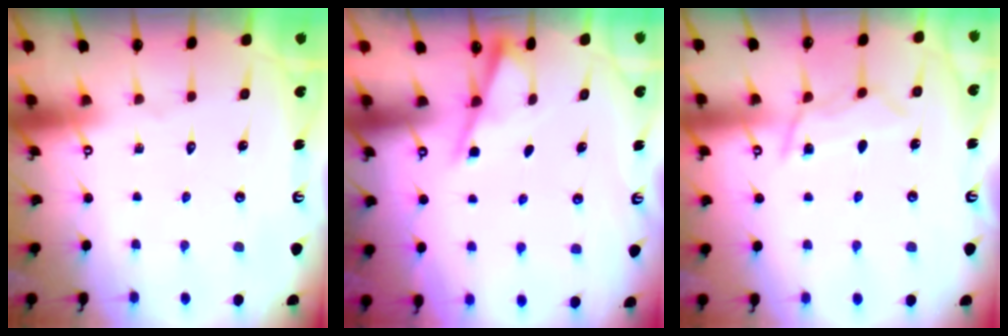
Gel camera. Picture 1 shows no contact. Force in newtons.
{"total": 1.6, "press": 1.6, "slide": 0.2}
{"total": 7.3, "press": 7.3, "slide": 0.7}